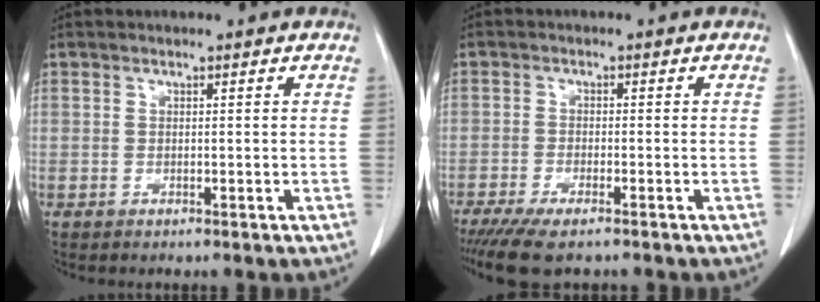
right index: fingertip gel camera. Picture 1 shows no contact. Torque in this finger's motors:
{"motor_torque": [0.81, -0.74, 0.39, 0.09]}